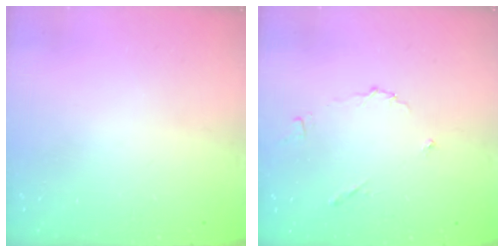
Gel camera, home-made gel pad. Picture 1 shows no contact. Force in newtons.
{"total": 4.2, "press": 4.2, "slide": 0.6}